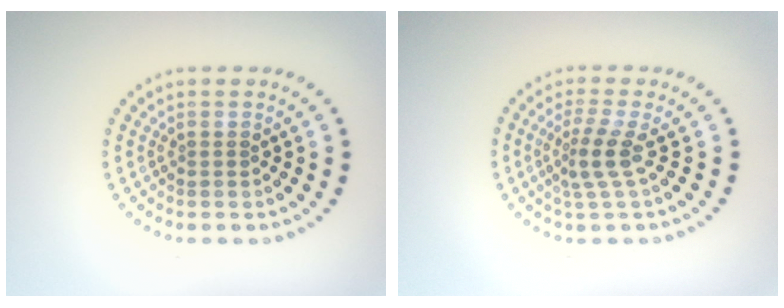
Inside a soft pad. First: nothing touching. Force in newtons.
{"total": 2.5, "press": 1.8, "slide": 1.8}